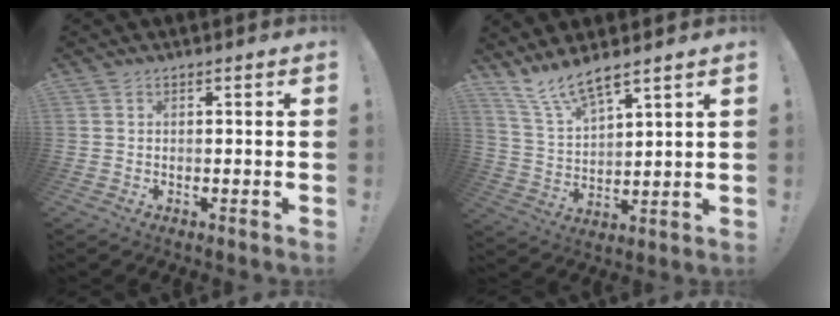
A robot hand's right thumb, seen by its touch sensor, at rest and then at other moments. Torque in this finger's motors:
{"motor_torque": [-0.05, 0.07, 0.53, 0.49, 0.03]}